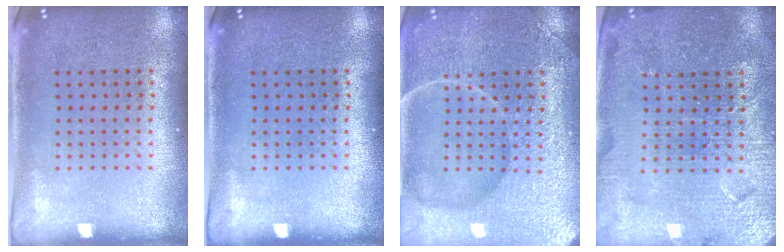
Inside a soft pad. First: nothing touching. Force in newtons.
{"total": 0.0}
{"total": 7.4, "press": 7.3, "slide": 1.0}
{"total": 4.1, "press": 3.9, "slide": 1.2}